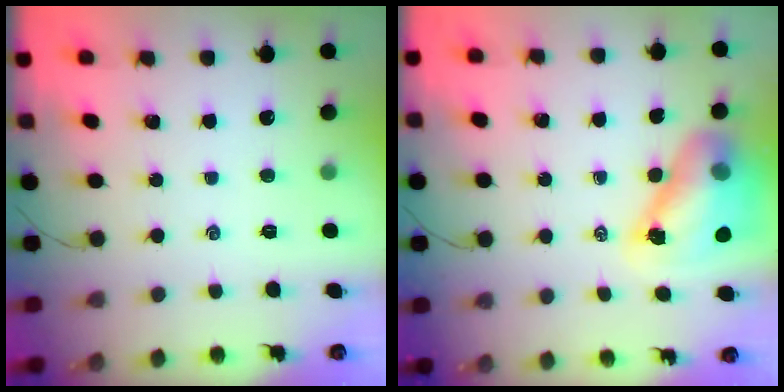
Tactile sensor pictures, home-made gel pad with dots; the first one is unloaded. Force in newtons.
{"total": 12.4, "press": 11.9, "slide": 3.7}